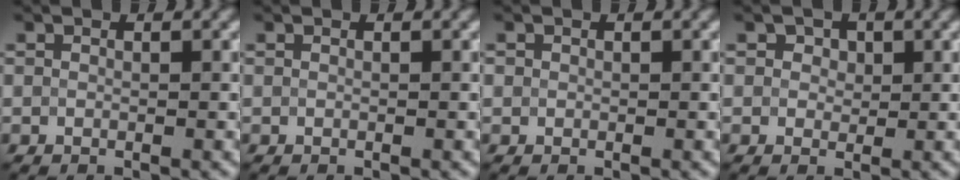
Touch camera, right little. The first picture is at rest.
{"total": 0.0}
{"total": 0.0}
{"total": 1.9, "force": [0.9, 1.4, 1.0], "torque": [-0.012, 0.010, 0.003]}